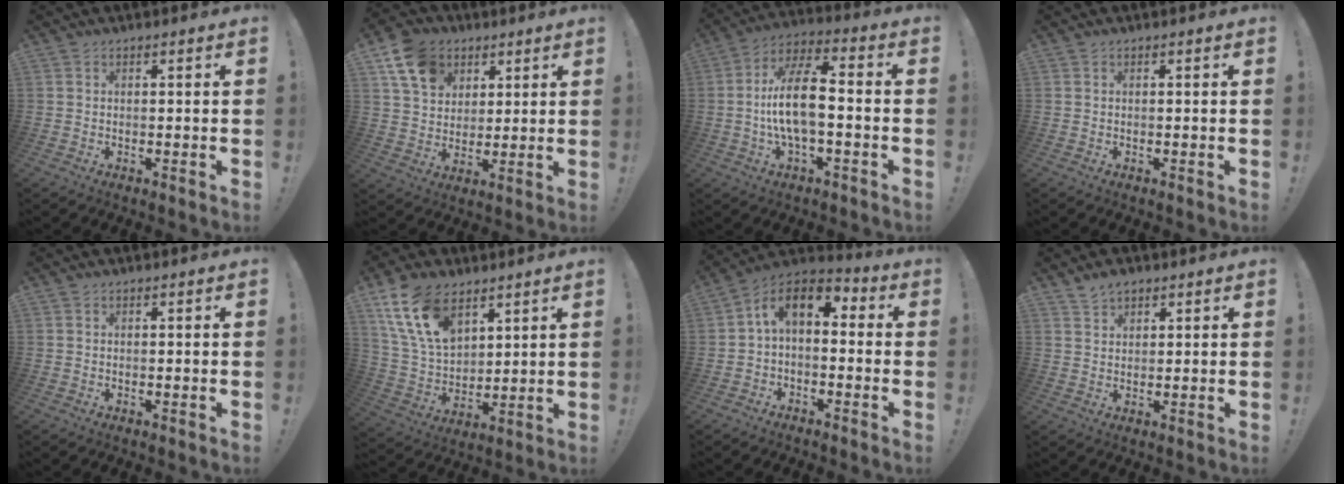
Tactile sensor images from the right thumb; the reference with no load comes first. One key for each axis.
{"total": 13.0, "fx": 6.3, "fy": 9.8, "fz": 5.7, "tx": -0.093, "ty": -0.020, "tz": 0.125}
{"total": 13.7, "fx": -1.7, "fy": 5.5, "fz": 12.5, "tx": -0.227, "ty": 0.007, "tz": -0.036}
{"total": 0.0}
{"total": 0.0}
{"total": 17.0, "fx": 9.4, "fy": 10.0, "fz": 10.1, "tx": -0.204, "ty": -0.042, "tz": 0.179}
{"total": 8.8, "fx": 1.8, "fy": 5.3, "fz": 6.7, "tx": -0.124, "ty": 0.008, "tz": 0.036}
{"total": 3.7, "fx": 2.9, "fy": 2.0, "fz": 1.0, "tx": -0.013, "ty": -0.016, "tz": 0.053}